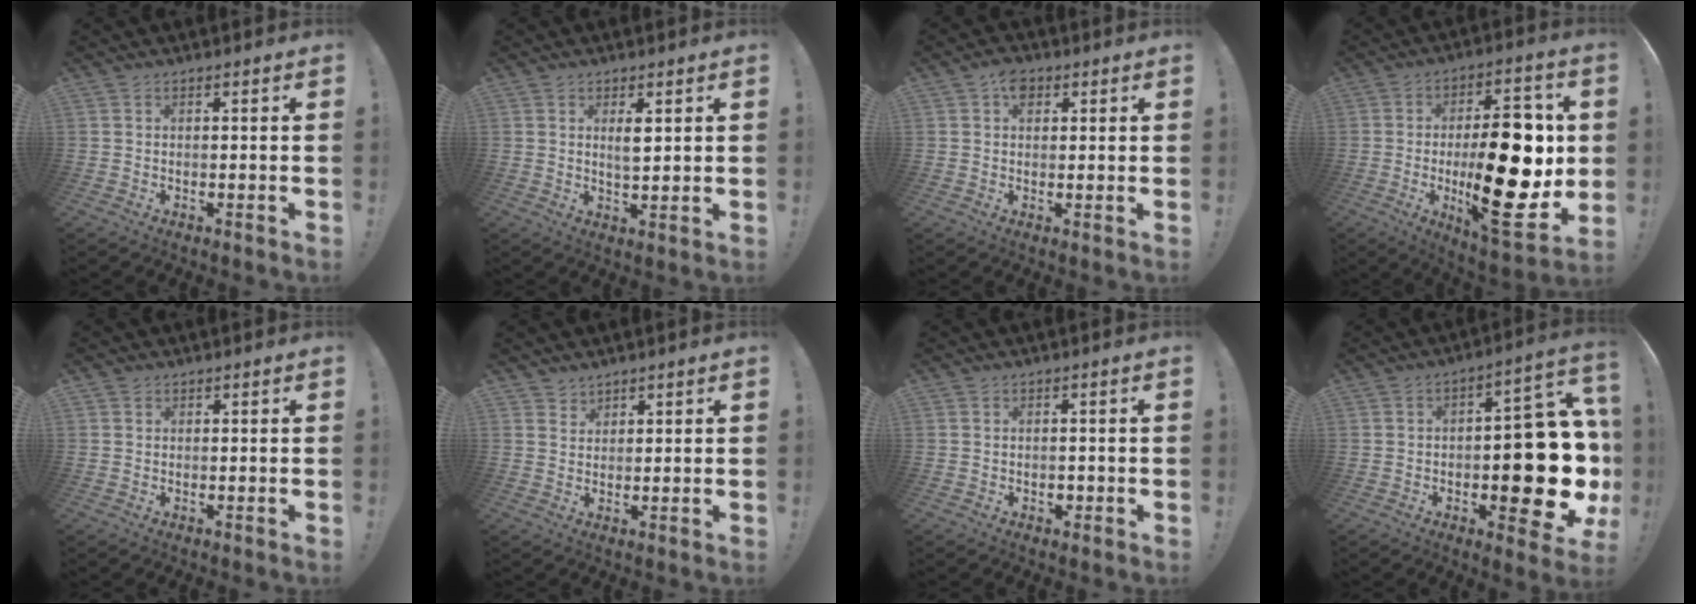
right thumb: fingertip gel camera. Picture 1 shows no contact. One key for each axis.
{"total": 3.9, "fx": 1.5, "fy": 1.3, "fz": 3.4, "tx": -0.051, "ty": -0.013, "tz": 0.022}
{"total": 4.8, "fx": 2.0, "fy": 3.2, "fz": 2.8, "tx": -0.043, "ty": 0.000, "tz": 0.036}
{"total": 27.4, "fx": -1.8, "fy": 10.7, "fz": 25.1, "tx": -0.387, "ty": -0.011, "tz": -0.025}
{"total": 0.7, "fx": 0.6, "fy": 0.4, "fz": 0.0, "tx": 0.006, "ty": -0.002, "tz": 0.011}
{"total": 2.4, "fx": 2.1, "fy": 1.1, "fz": -0.2, "tx": 0.006, "ty": -0.018, "tz": 0.040}
{"total": 1.4, "fx": -0.6, "fy": 1.2, "fz": 0.6, "tx": -0.004, "ty": 0.001, "tz": -0.011}
{"total": 19.1, "fx": -3.6, "fy": 8.1, "fz": 16.9, "tx": -0.196, "ty": 0.018, "tz": -0.044}